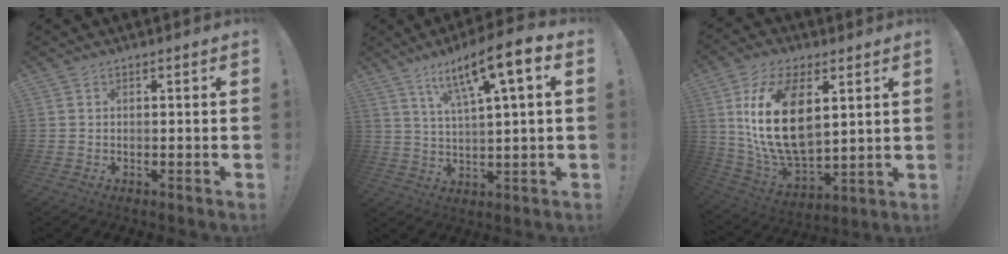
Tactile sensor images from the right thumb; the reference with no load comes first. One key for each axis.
{"total": 12.7, "fx": 6.2, "fy": 1.9, "fz": 10.8, "tx": -0.175, "ty": -0.030, "tz": 0.091}
{"total": 21.9, "fx": 5.6, "fy": 12.6, "fz": 17.0, "tx": -0.340, "ty": -0.026, "tz": 0.099}